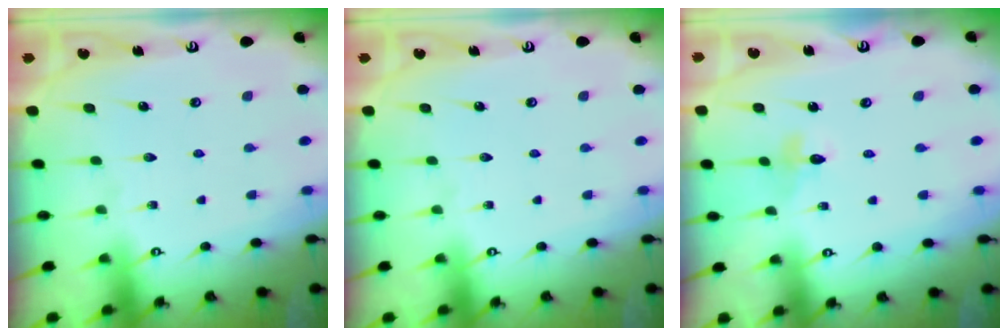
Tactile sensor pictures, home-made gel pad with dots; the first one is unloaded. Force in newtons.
{"total": 0.0}
{"total": 3.9, "press": 3.8, "slide": 0.4}